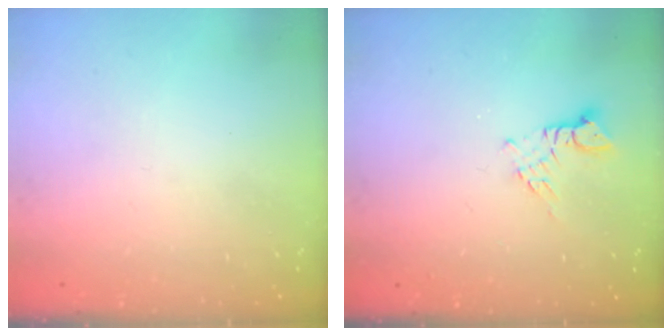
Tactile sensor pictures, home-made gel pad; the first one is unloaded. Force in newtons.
{"total": 3.3, "press": 3.2, "slide": 0.4}